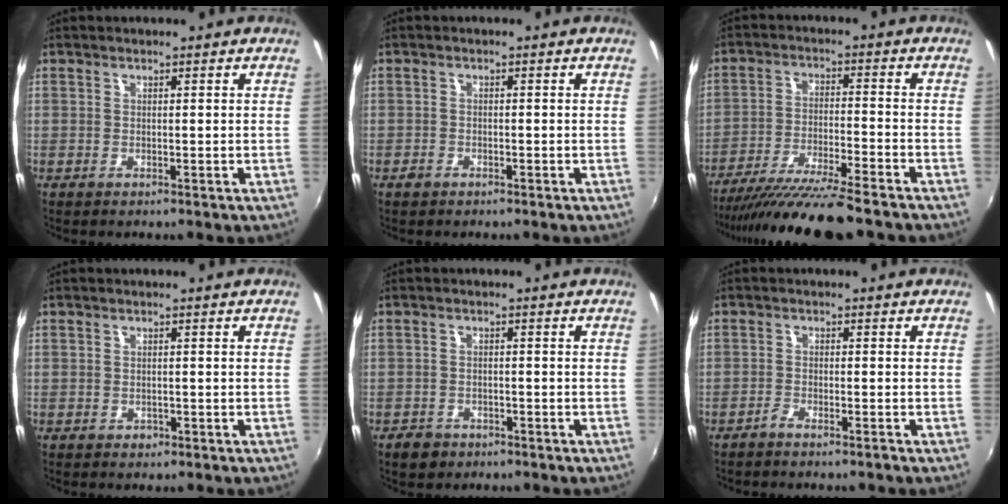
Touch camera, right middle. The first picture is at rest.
{"total": 1.5, "force": [-1.1, 0.8, 0.4], "torque": [-0.011, -0.002, -0.021]}
{"total": 14.8, "force": [-12.9, 0.2, 7.4], "torque": [-0.153, -0.034, -0.218]}
{"total": 1.1, "force": [-0.7, 0.9, 0.2], "torque": [-0.006, -0.002, -0.008]}
{"total": 3.6, "force": [-2.5, 2.4, 0.9], "torque": [-0.031, -0.001, -0.040]}
{"total": 1.7, "force": [-1.6, 0.0, 0.6], "torque": [-0.027, 0.001, -0.034]}